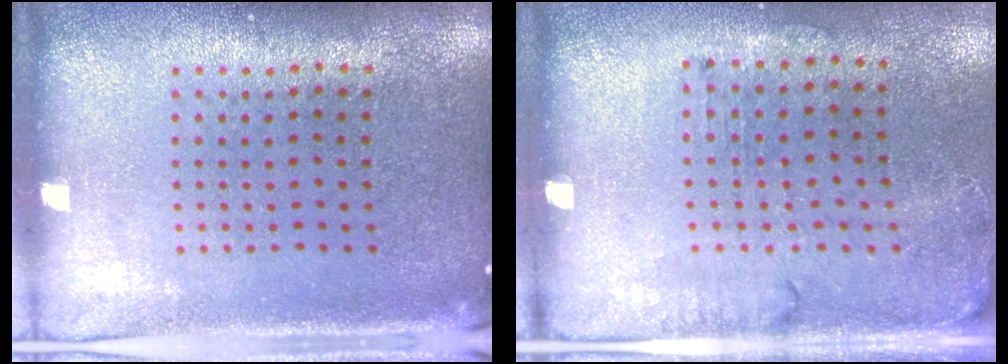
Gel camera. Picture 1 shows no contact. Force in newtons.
{"total": 1.7, "press": 1.2, "slide": 1.2}